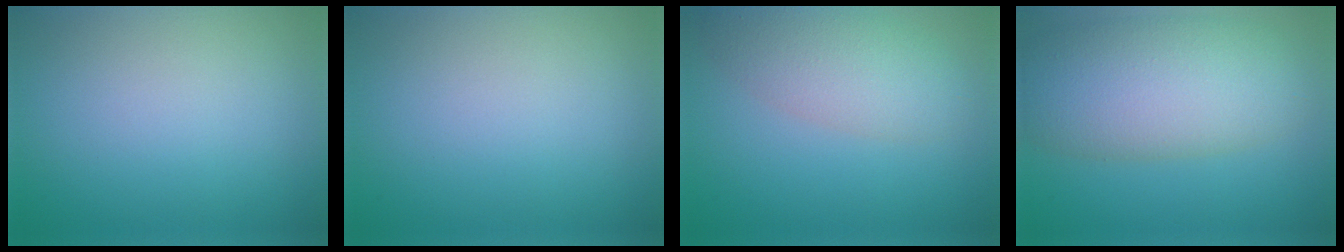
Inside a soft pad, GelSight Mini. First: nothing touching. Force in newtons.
{"total": 0.0}
{"total": 4.7, "press": 4.7, "slide": 0.3}
{"total": 9.1, "press": 9.1, "slide": 0.3}